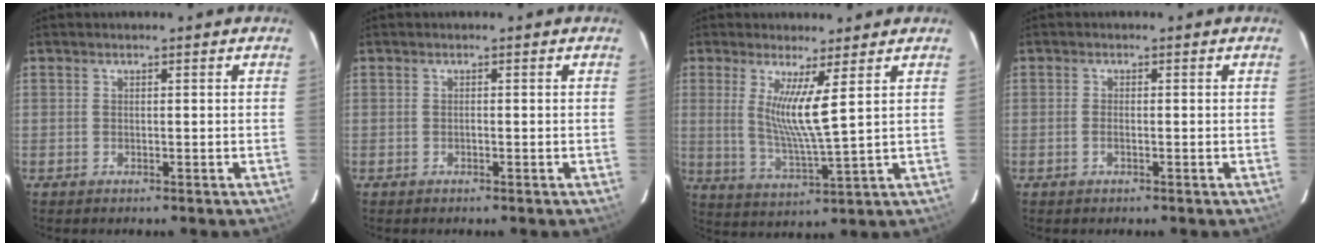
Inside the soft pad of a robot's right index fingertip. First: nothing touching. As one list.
[{"total": 0.0}, {"total": 8.1, "force": [3.0, -0.3, 7.5], "torque": [-0.142, -0.023, 0.056]}, {"total": 1.1, "force": [-0.4, 0.5, 0.9], "torque": [-0.021, 0.001, -0.008]}]